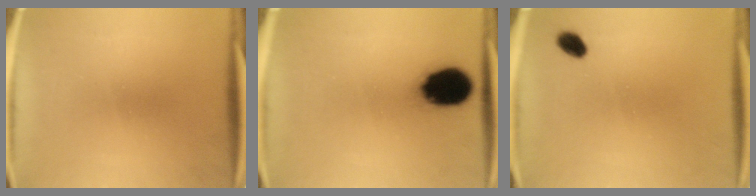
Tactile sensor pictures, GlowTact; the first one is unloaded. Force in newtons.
{"total": 15.4}
{"total": 2.8}